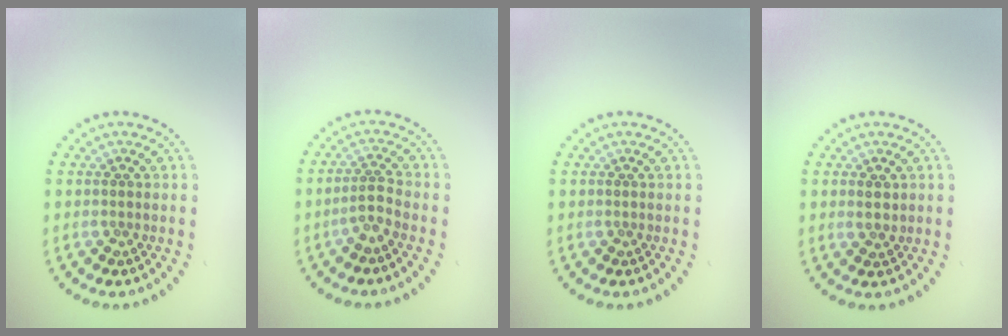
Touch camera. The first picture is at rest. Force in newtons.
{"total": 1.8, "press": 1.3, "slide": 1.3}
{"total": 0.0}
{"total": 1.2, "press": 1.1, "slide": 0.5}